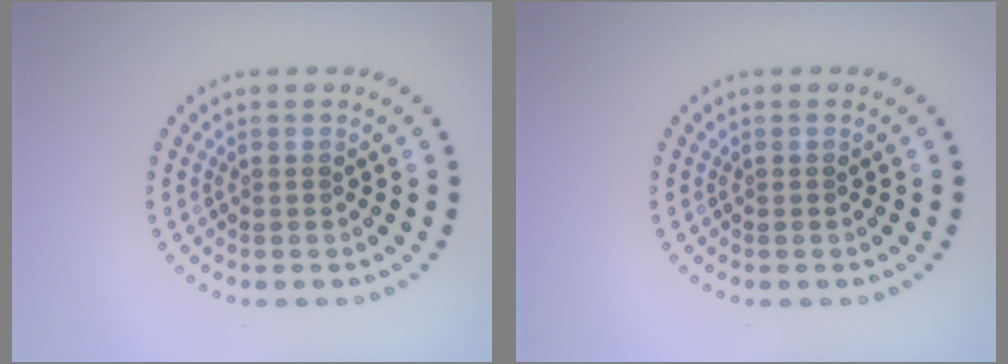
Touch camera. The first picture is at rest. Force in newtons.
{"total": 0.0}